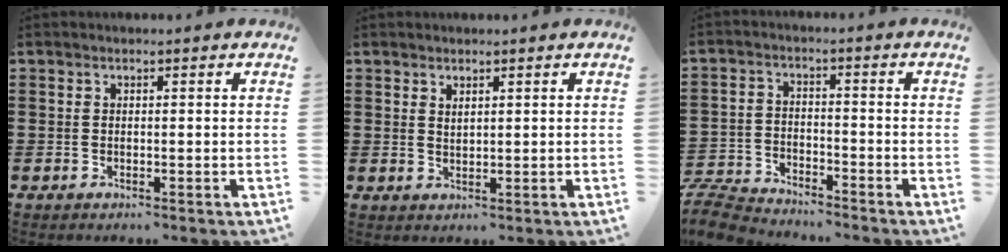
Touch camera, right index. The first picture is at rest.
{"total": 1.2, "force": [1.0, 0.4, 0.4], "torque": [-0.008, 0.002, 0.019]}
{"total": 6.1, "force": [-6.0, 0.8, 0.8], "torque": [-0.037, 0.002, -0.125]}